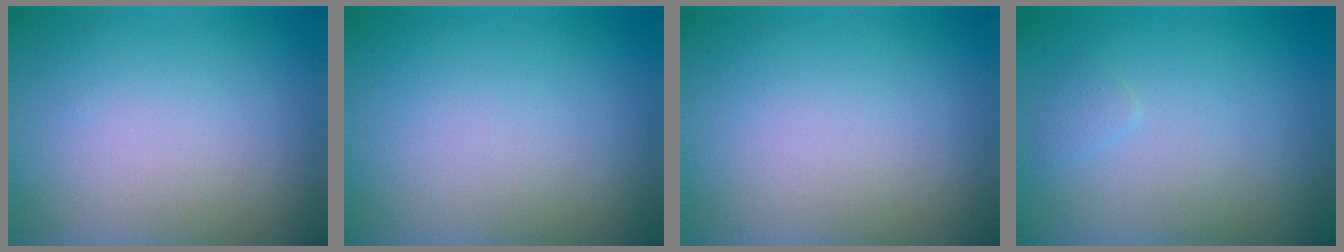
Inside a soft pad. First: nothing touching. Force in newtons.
{"total": 0.0}
{"total": 0.0}
{"total": 0.7, "press": 0.7, "slide": 0.1}